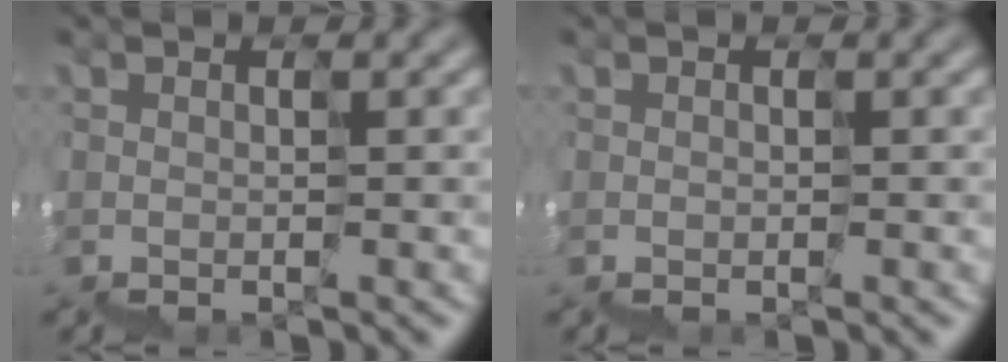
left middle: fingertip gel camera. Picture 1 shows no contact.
{"total": 0.0}